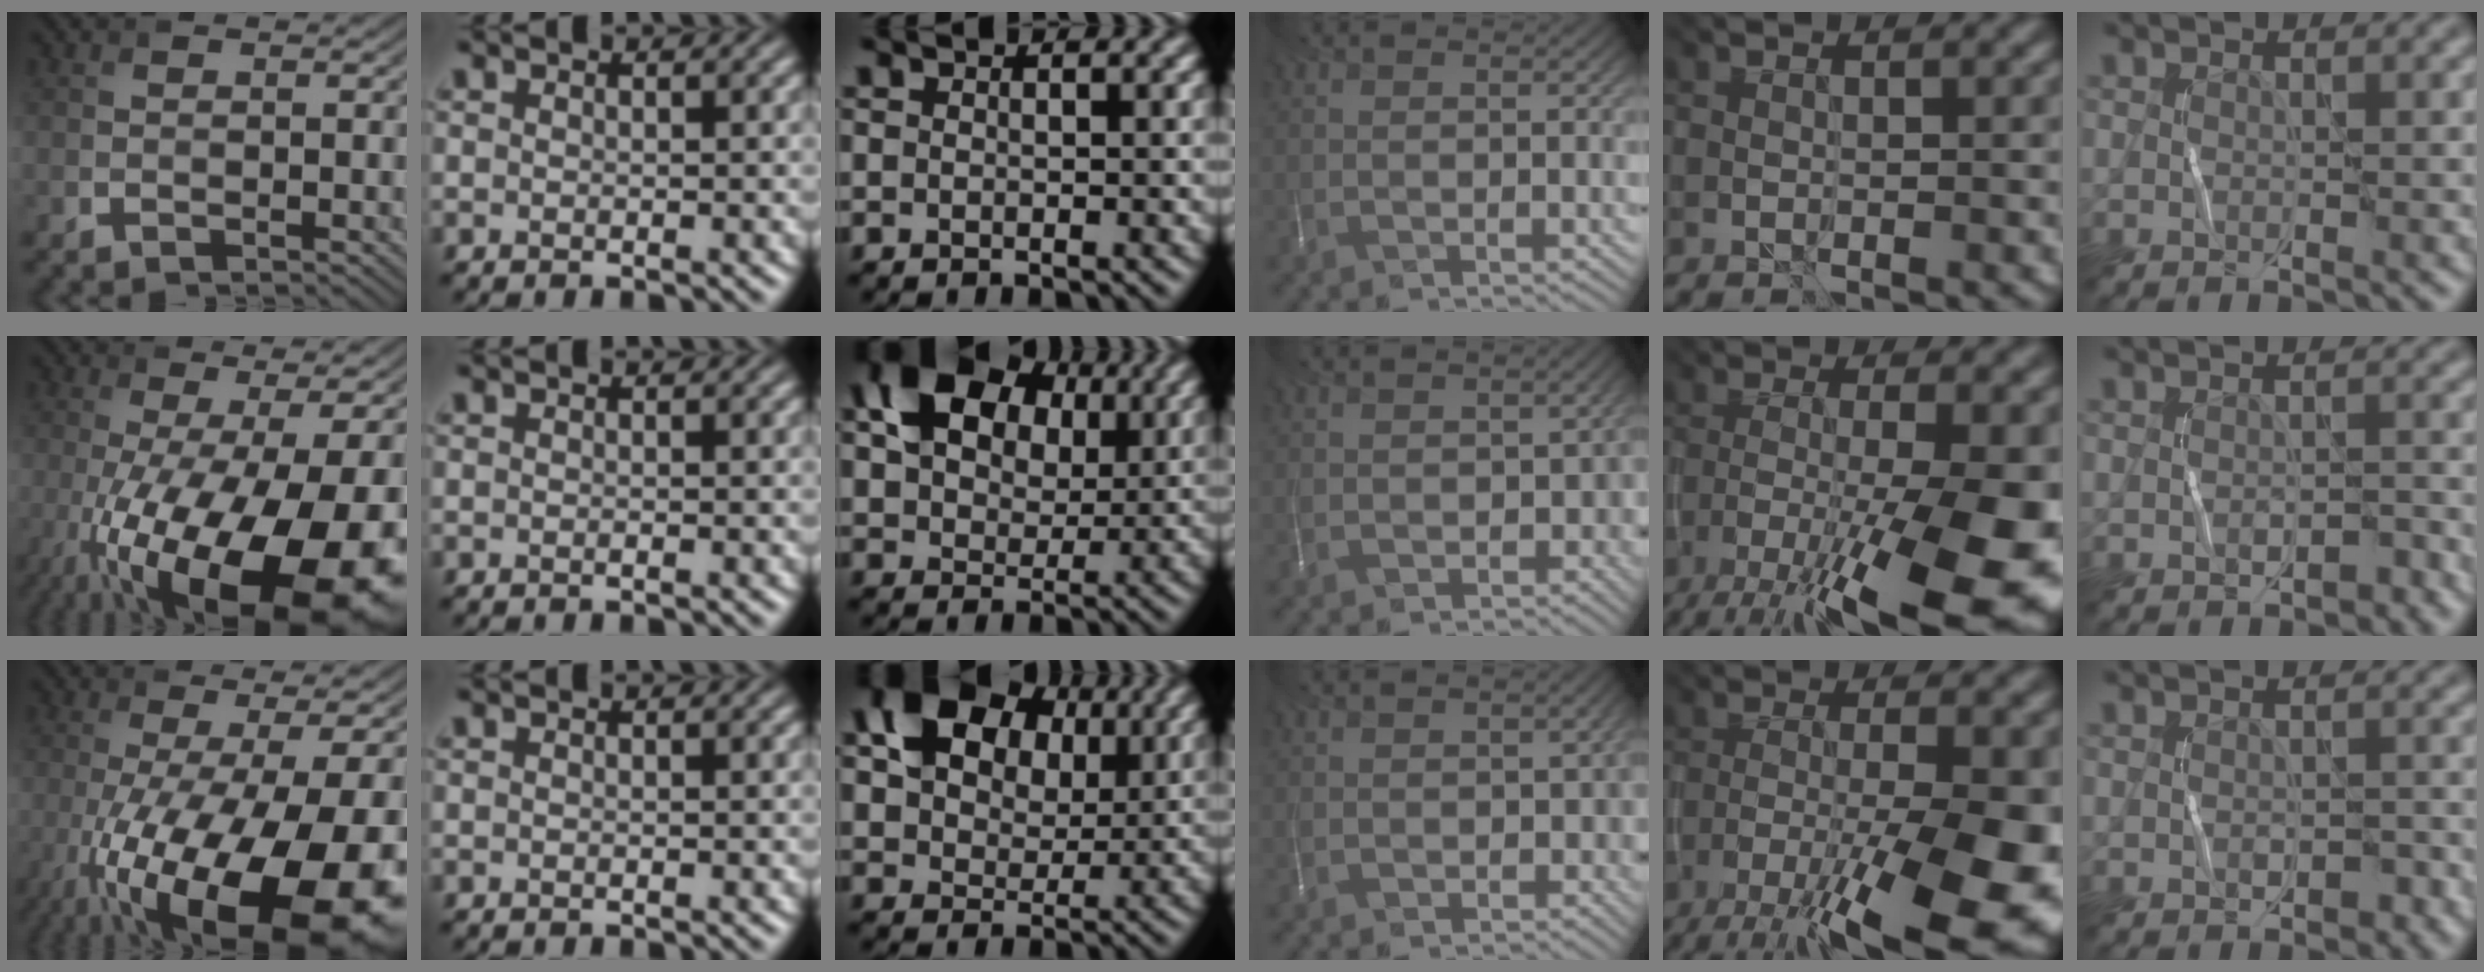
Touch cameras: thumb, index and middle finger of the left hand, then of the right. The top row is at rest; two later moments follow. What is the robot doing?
{"motion": "wrap", "object": "string"}